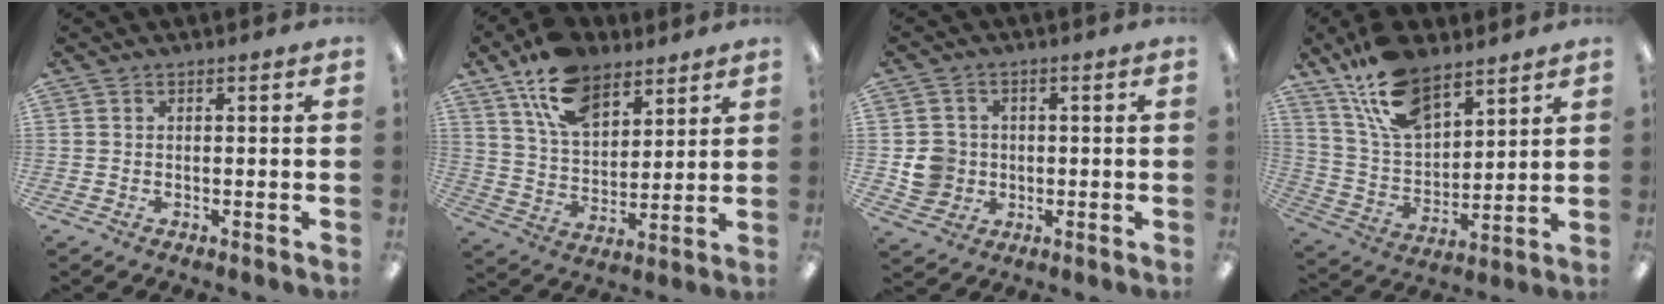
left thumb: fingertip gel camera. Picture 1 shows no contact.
{"total": 14.8, "force": [9.8, 8.3, 7.4], "torque": [-0.140, -0.035, 0.183]}
{"total": 6.5, "force": [-0.4, 6.3, 1.6], "torque": [-0.031, 0.014, -0.003]}
{"total": 16.9, "force": [11.6, 7.9, 9.3], "torque": [-0.186, -0.048, 0.213]}